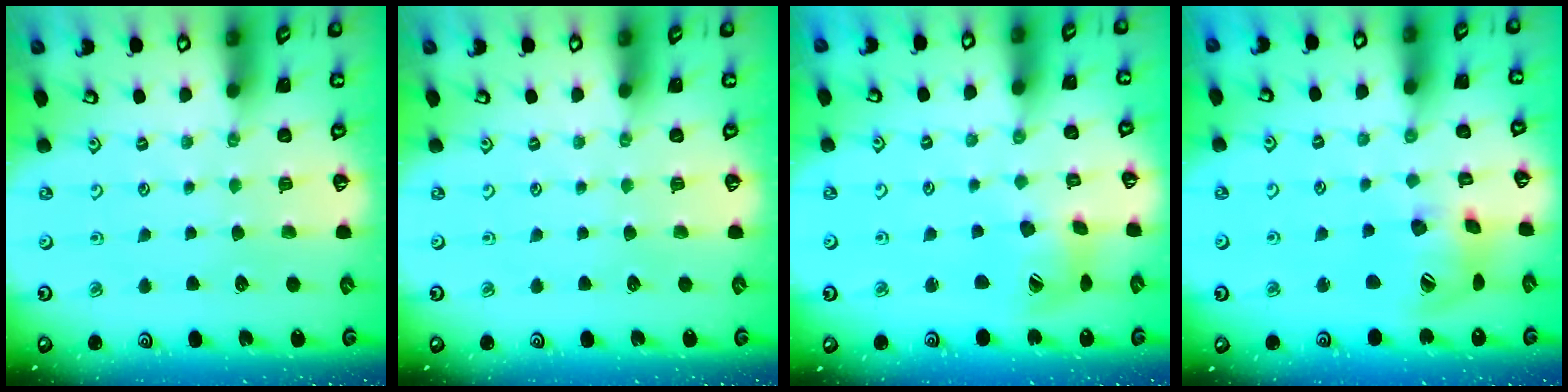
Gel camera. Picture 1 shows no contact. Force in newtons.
{"total": 0.0}
{"total": 10.8, "press": 10.8, "slide": 1.2}
{"total": 16.4, "press": 16.2, "slide": 2.2}